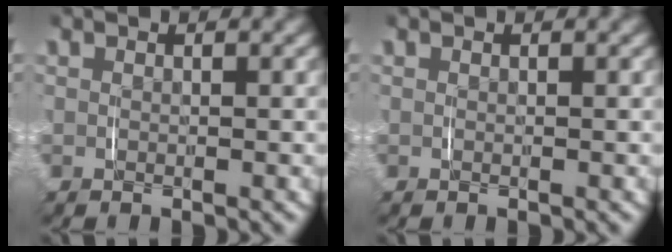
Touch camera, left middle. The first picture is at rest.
{"total": 0.0}